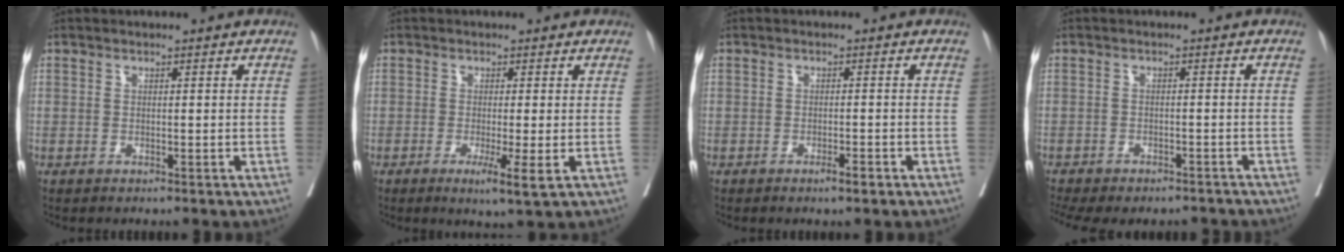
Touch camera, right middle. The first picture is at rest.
{"total": 4.0, "force": [-1.4, -0.1, 3.8], "torque": [-0.059, -0.014, -0.020]}
{"total": 1.7, "force": [-1.0, 0.0, 1.3], "torque": [-0.025, -0.004, -0.015]}
{"total": 12.5, "force": [-10.5, 4.5, 5.0], "torque": [-0.122, -0.004, -0.134]}